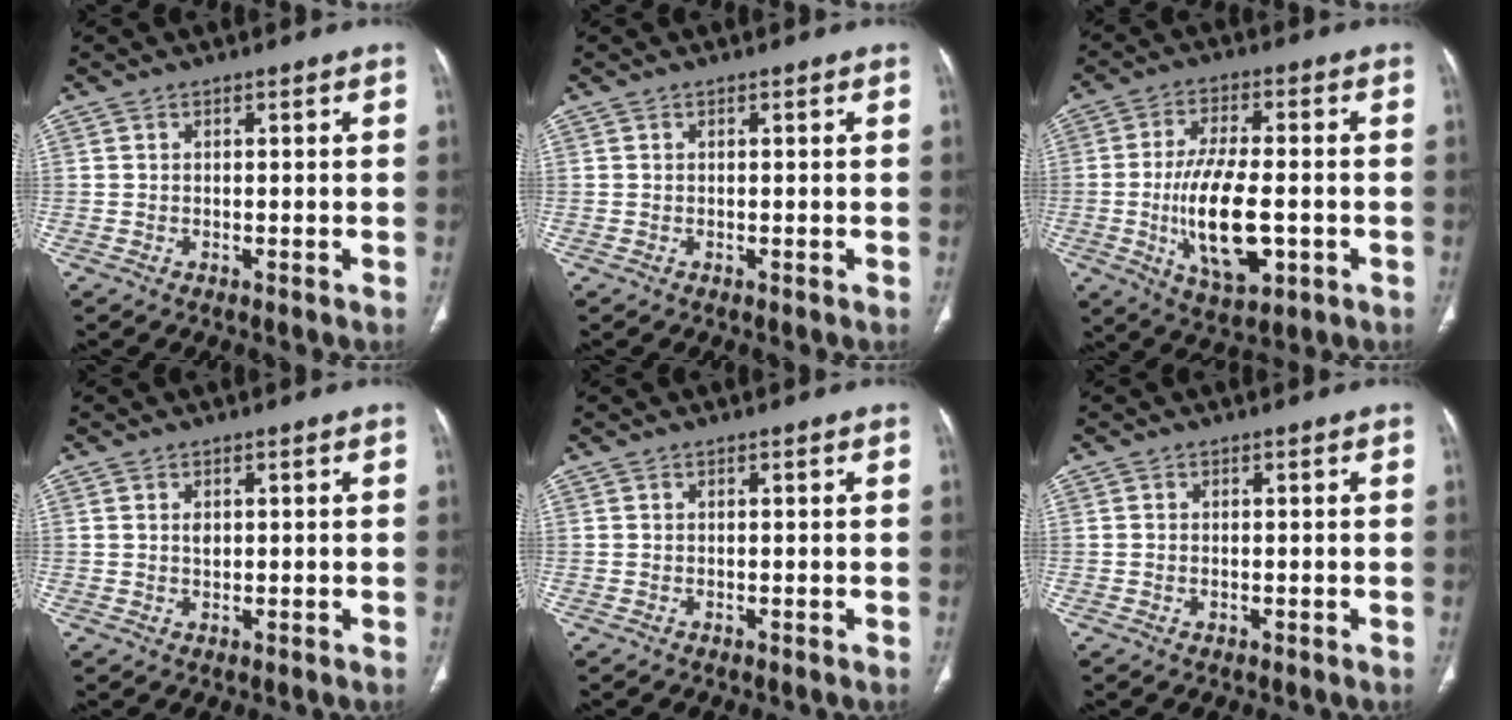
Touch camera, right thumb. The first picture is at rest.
{"total": 0.0}
{"total": 14.5, "force": [-2.8, 6.3, 12.7], "torque": [-0.227, -0.001, -0.037]}
{"total": 1.3, "force": [0.4, 0.9, 0.9], "torque": [-0.010, -0.002, 0.009]}
{"total": 0.0}
{"total": 0.5, "force": [-0.1, 0.4, 0.3], "torque": [-0.009, 0.002, 0.001]}